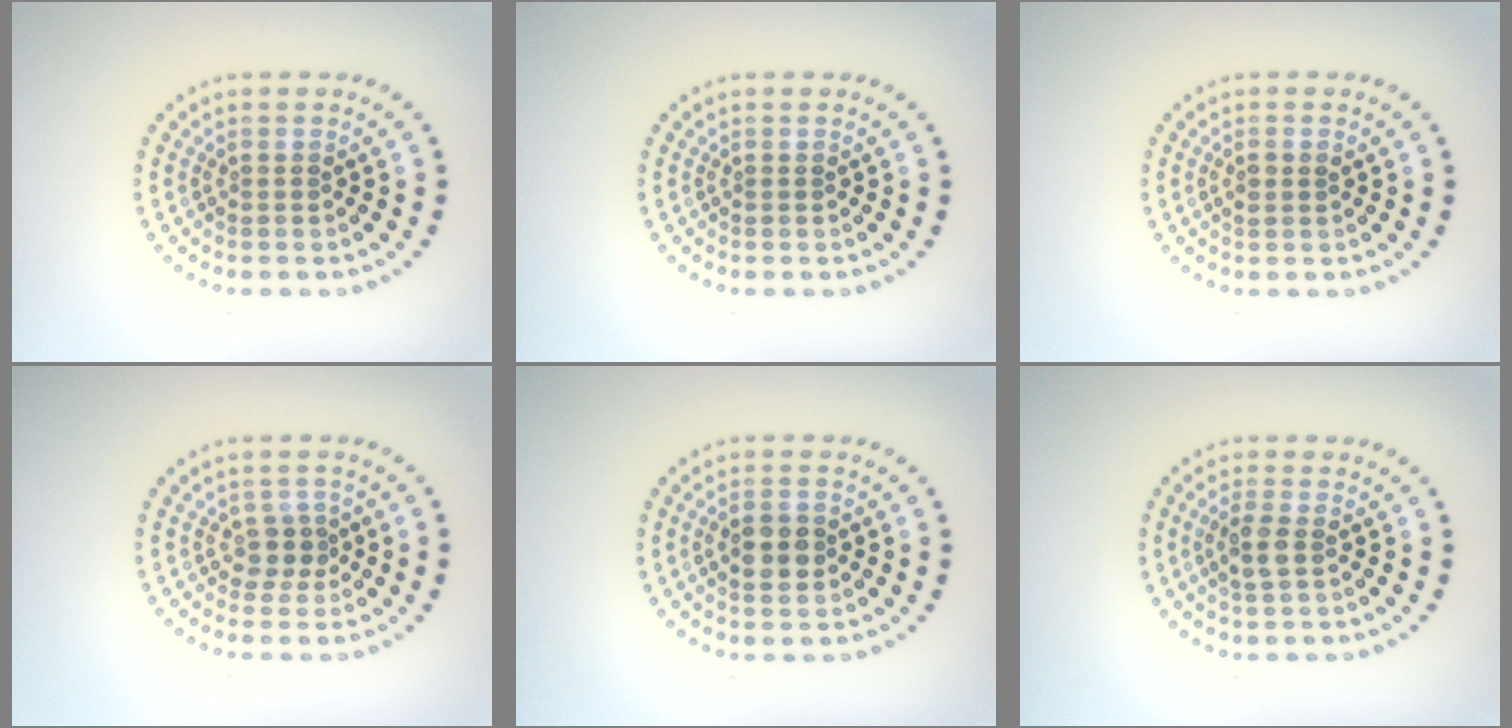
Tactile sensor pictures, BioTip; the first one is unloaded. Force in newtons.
{"total": 0.0}
{"total": 1.0, "press": 1.0, "slide": 0.1}
{"total": 1.8, "press": 1.4, "slide": 1.1}
{"total": 2.7, "press": 2.7, "slide": 0.3}
{"total": 2.0, "press": 1.9, "slide": 0.6}